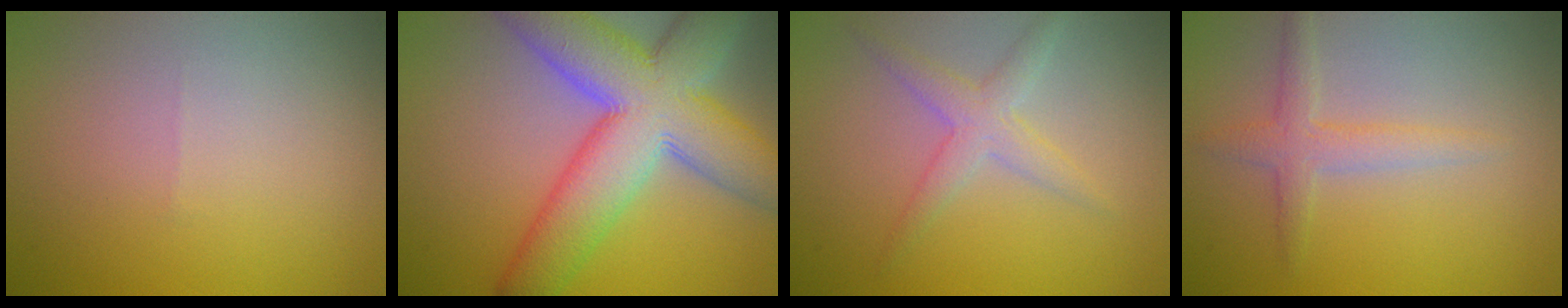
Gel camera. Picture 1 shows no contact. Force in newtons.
{"total": 12.5, "press": 12.4, "slide": 1.2}
{"total": 2.6, "press": 2.6, "slide": 0.2}
{"total": 2.4, "press": 2.4, "slide": 0.2}